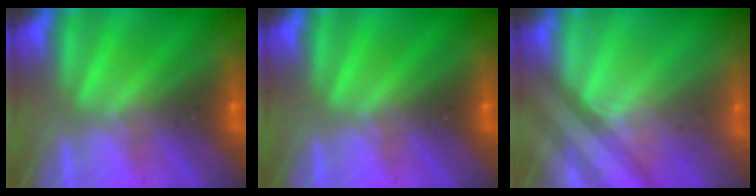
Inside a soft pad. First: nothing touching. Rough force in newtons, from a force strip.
{"total": 0.0}
{"total": 2.4}